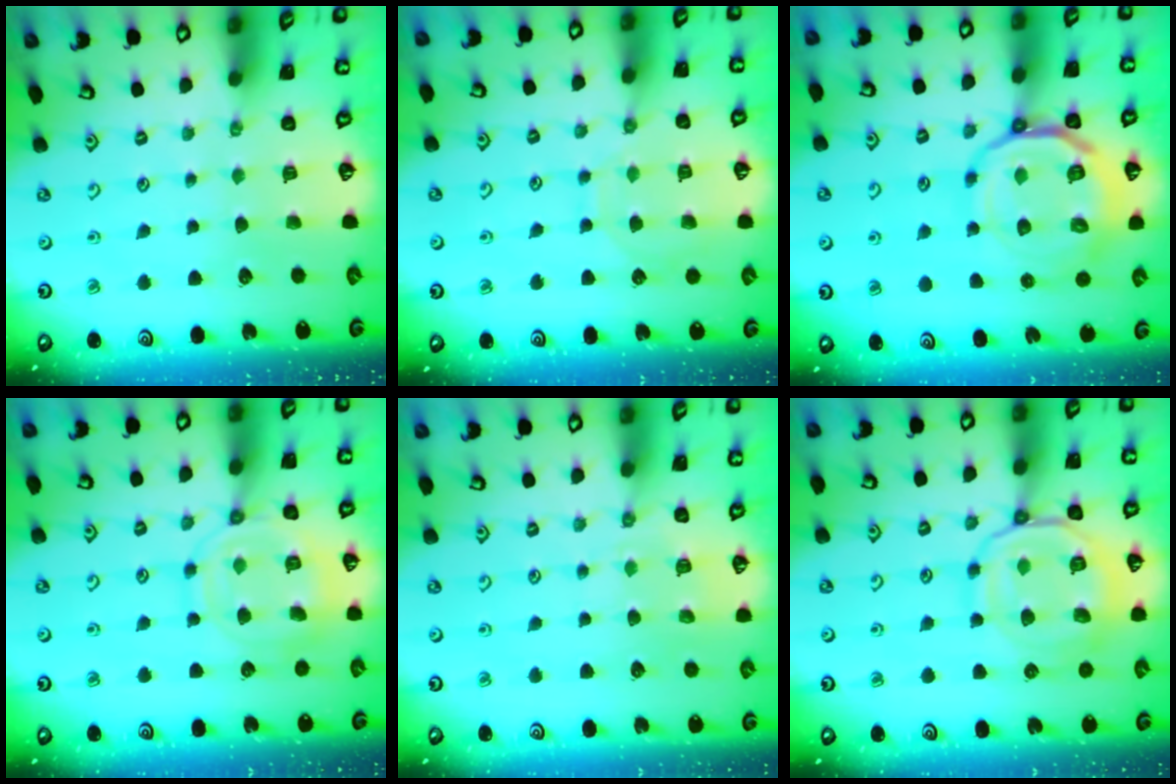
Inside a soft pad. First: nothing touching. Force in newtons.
{"total": 8.0, "press": 8.0, "slide": 0.6}
{"total": 15.9, "press": 15.8, "slide": 2.0}
{"total": 14.2, "press": 14.1, "slide": 1.3}
{"total": 5.1, "press": 5.1, "slide": 0.8}
{"total": 15.7, "press": 15.7, "slide": 1.4}